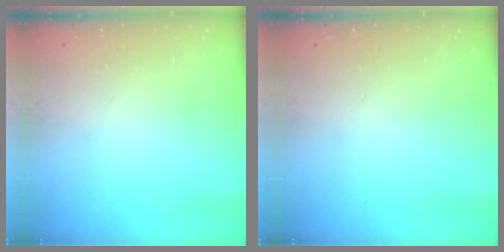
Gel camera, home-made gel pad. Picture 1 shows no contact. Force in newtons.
{"total": 0.0}